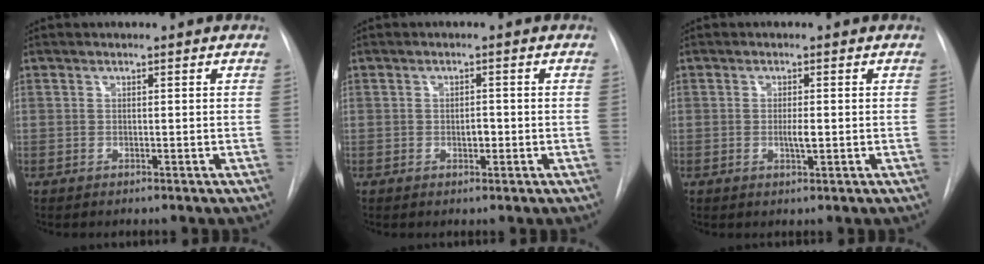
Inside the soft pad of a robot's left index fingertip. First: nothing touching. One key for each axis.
{"total": 1.5, "fx": -0.3, "fy": 0.9, "fz": 1.2, "tx": -0.017, "ty": 0.002, "tz": -0.004}
{"total": 1.8, "fx": -0.2, "fy": 0.3, "fz": 1.8, "tx": -0.034, "ty": -0.002, "tz": -0.003}